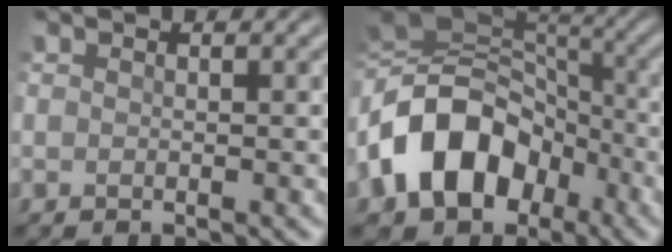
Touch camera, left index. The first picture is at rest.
{"total": 12.7, "force": [-4.8, 9.2, 7.3], "torque": [-0.148, 0.004, -0.102]}